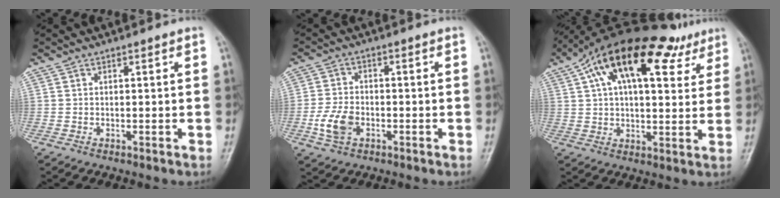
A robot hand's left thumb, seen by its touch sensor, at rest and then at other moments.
{"total": 6.5, "force": [-2.2, 4.3, 4.4], "torque": [-0.085, 0.007, -0.046]}
{"total": 22.3, "force": [11.1, 10.8, 16.1], "torque": [-0.235, 0.014, 0.174]}